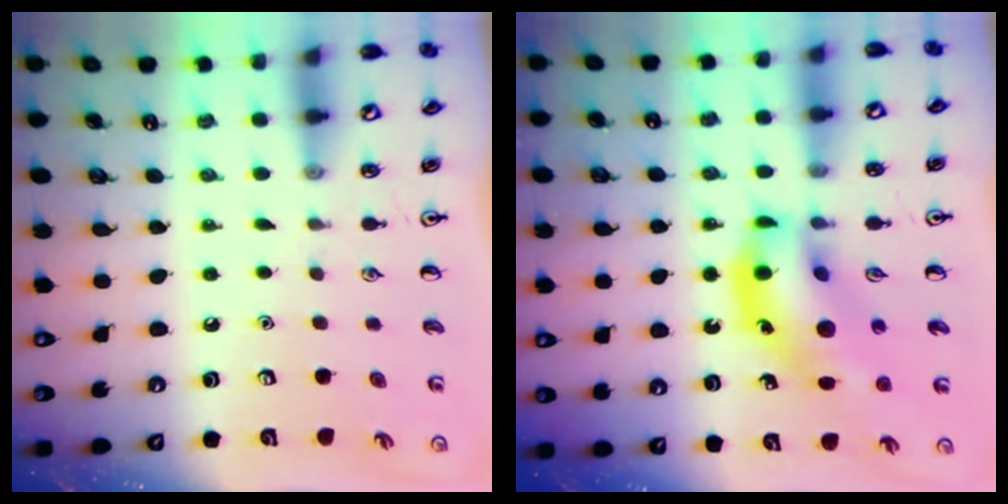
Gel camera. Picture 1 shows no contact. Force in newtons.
{"total": 15.3, "press": 14.7, "slide": 4.5}